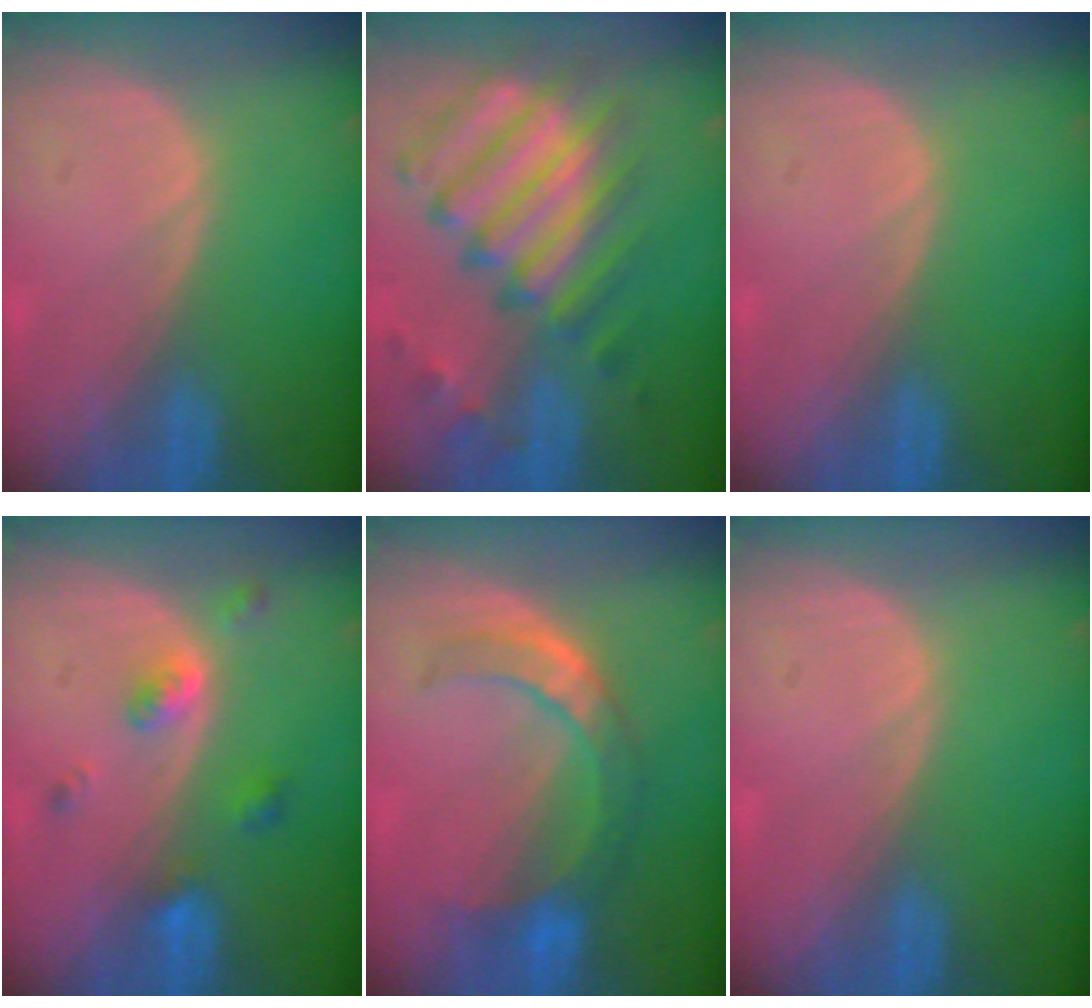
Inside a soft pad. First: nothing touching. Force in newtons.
{"total": 11.8, "press": 10.4, "slide": 5.6}
{"total": 0.0}
{"total": 4.4, "press": 4.1, "slide": 1.6}
{"total": 7.0, "press": 6.9, "slide": 1.4}
{"total": 0.0}